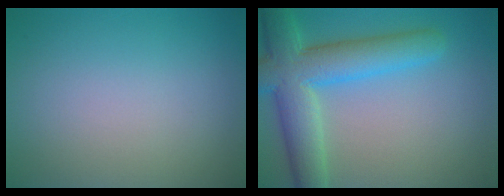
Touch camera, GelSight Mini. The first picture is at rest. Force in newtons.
{"total": 7.9, "press": 7.9, "slide": 0.4}